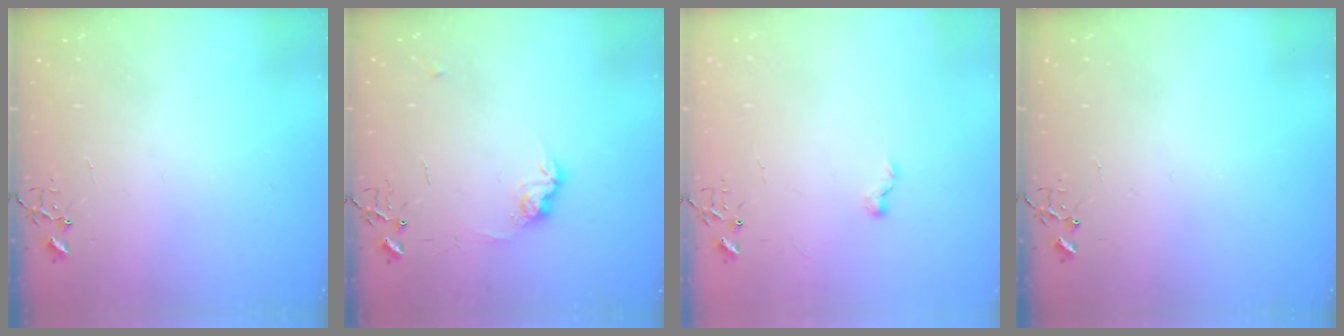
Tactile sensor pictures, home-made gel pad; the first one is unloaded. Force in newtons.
{"total": 9.4, "press": 9.3, "slide": 0.5}
{"total": 5.7, "press": 5.6, "slide": 0.7}
{"total": 0.0}